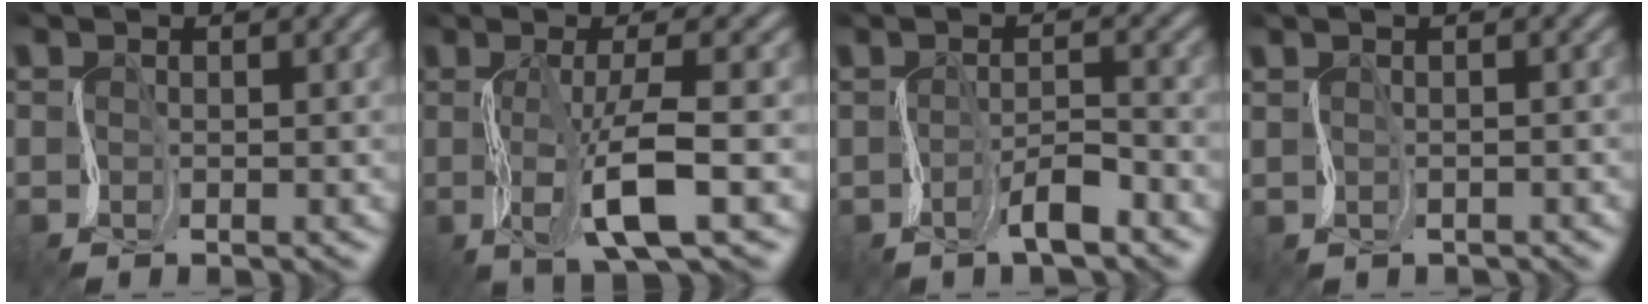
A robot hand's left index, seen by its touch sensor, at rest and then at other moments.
{"total": 5.1, "force": [-0.4, 0.7, 5.0], "torque": [-0.103, 0.015, -0.017]}
{"total": 1.0, "force": [-0.4, -0.4, 0.8], "torque": [-0.024, 0.013, -0.020]}
{"total": 0.9, "force": [0.7, -0.2, -0.4], "torque": [0.015, 0.010, 0.004]}